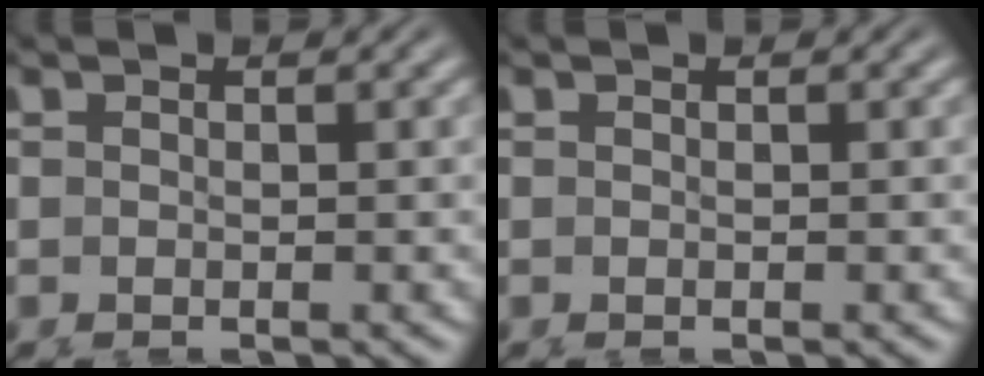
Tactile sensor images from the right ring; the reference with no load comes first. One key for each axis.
{"total": 0.0}